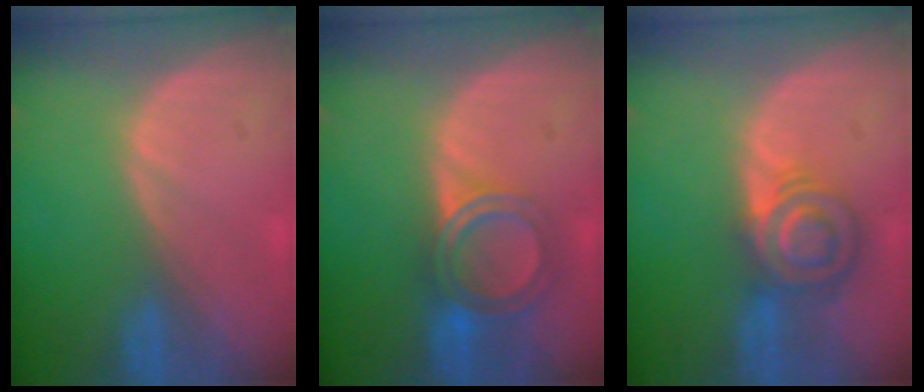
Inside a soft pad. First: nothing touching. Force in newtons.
{"total": 6.0, "press": 5.3, "slide": 2.8}
{"total": 6.4, "press": 6.2, "slide": 1.6}